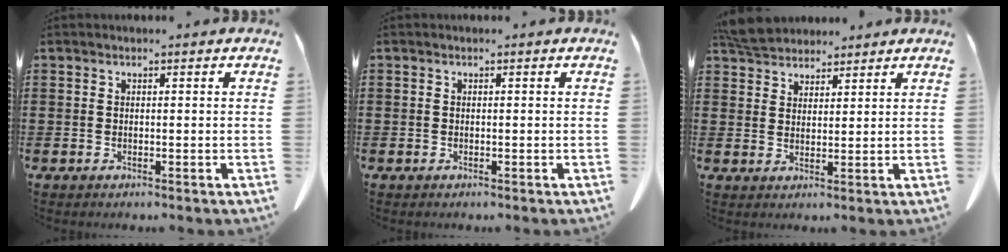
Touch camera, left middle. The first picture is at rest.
{"total": 0.0}
{"total": 5.0, "force": [4.8, 1.3, 1.0], "torque": [-0.035, -0.007, 0.093]}